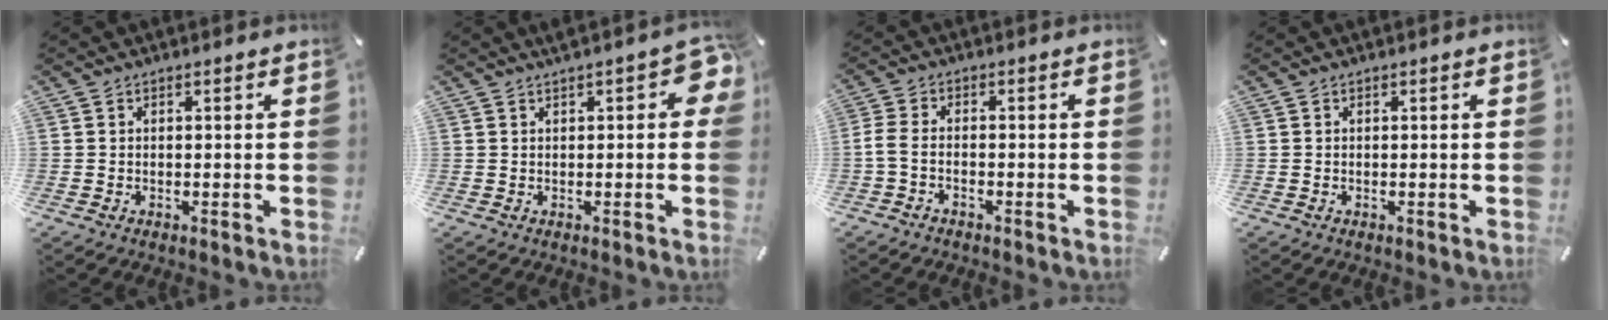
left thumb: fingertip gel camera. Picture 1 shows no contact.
{"total": 5.2, "force": [1.3, 2.3, 4.5], "torque": [-0.059, 0.004, 0.019]}
{"total": 2.9, "force": [-1.8, 1.0, 2.1], "torque": [-0.056, 0.001, -0.038]}
{"total": 0.0}